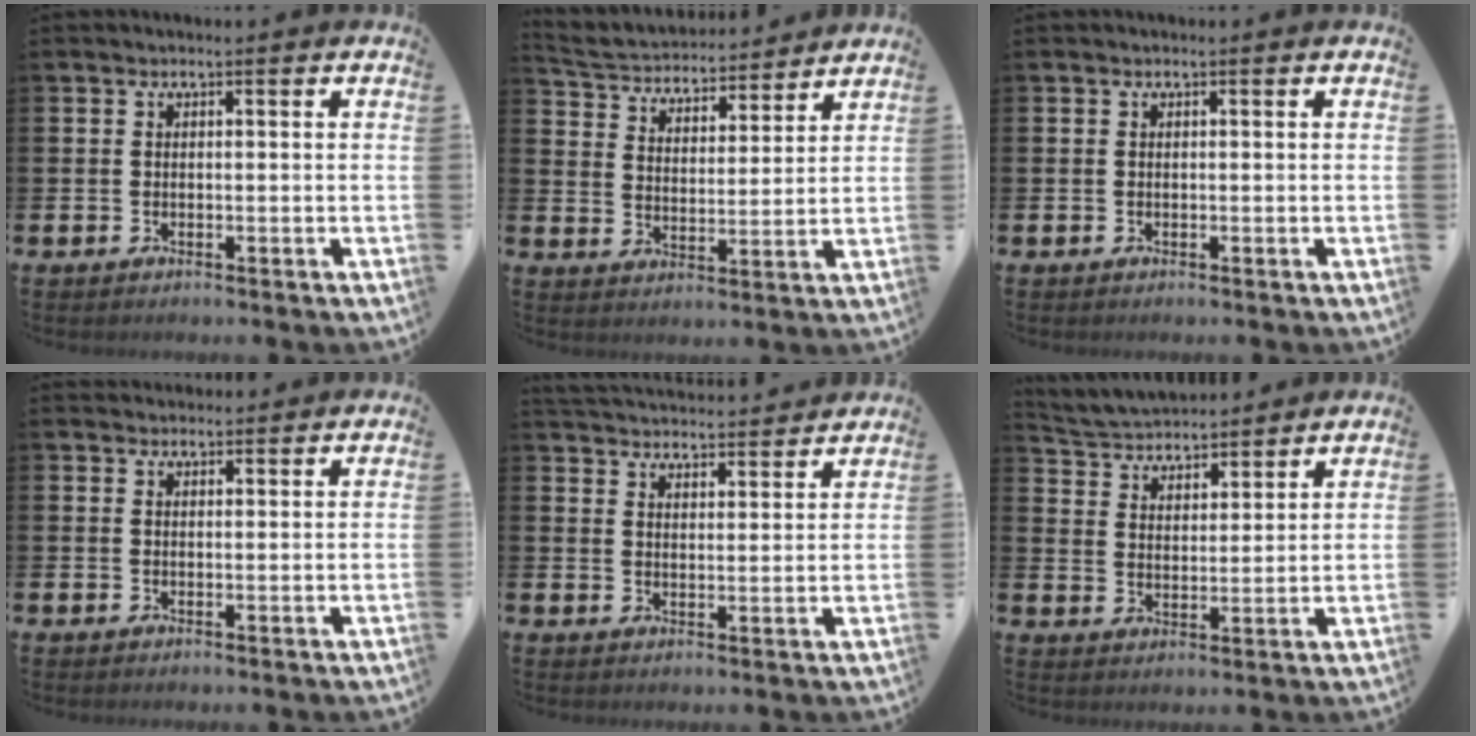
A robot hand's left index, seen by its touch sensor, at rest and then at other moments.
{"total": 4.4, "force": [4.2, 1.3, 0.2], "torque": [-0.031, -0.036, 0.068]}
{"total": 0.0}
{"total": 1.8, "force": [1.7, 0.5, 0.0], "torque": [0.009, -0.005, 0.029]}
{"total": 4.4, "force": [4.4, 0.3, -0.2], "torque": [-0.006, -0.034, 0.077]}
{"total": 4.3, "force": [4.2, 1.2, -0.2], "torque": [-0.021, -0.029, 0.072]}